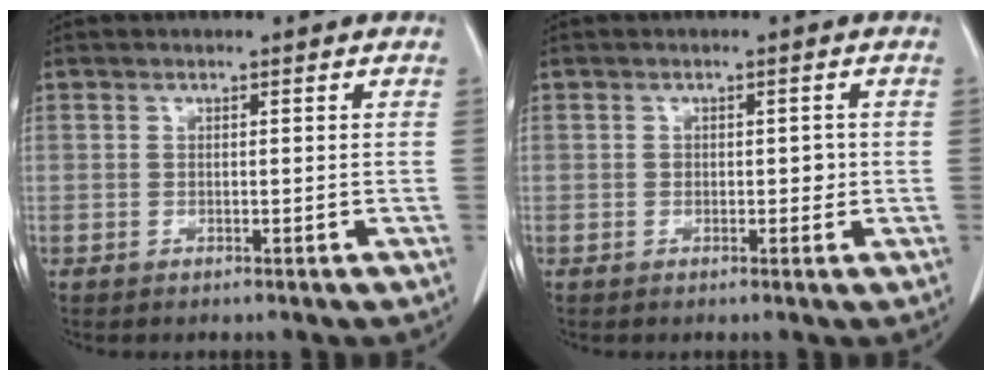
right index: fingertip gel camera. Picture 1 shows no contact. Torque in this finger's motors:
{"motor_torque": [0.15, -0.11, 0.00, 0.02]}